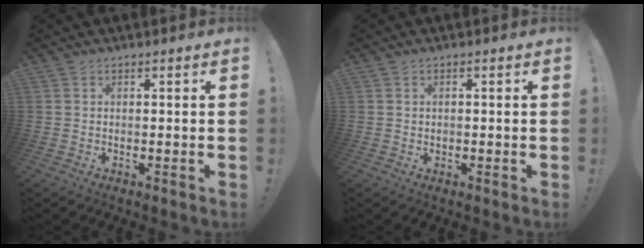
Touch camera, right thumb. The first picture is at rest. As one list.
[{"total": 0.7, "force": [0.2, 0.7, -0.1], "torque": [0.001, 0.005, 0.002]}]